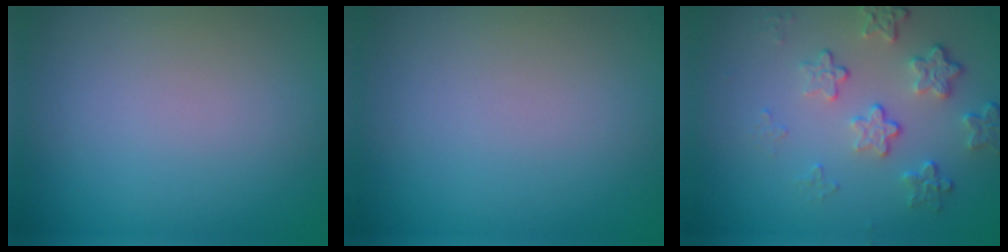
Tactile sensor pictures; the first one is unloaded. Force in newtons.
{"total": 0.0}
{"total": 4.0, "press": 3.0, "slide": 2.8}